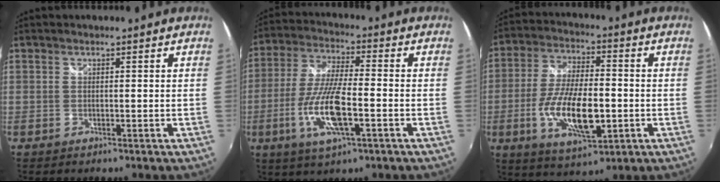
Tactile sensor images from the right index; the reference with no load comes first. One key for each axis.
{"total": 13.1, "fx": -4.2, "fy": 3.3, "fz": 12.0, "tx": -0.250, "ty": -0.010, "tz": -0.083}
{"total": 14.5, "fx": -3.5, "fy": 5.7, "fz": 12.9, "tx": -0.256, "ty": -0.012, "tz": -0.061}